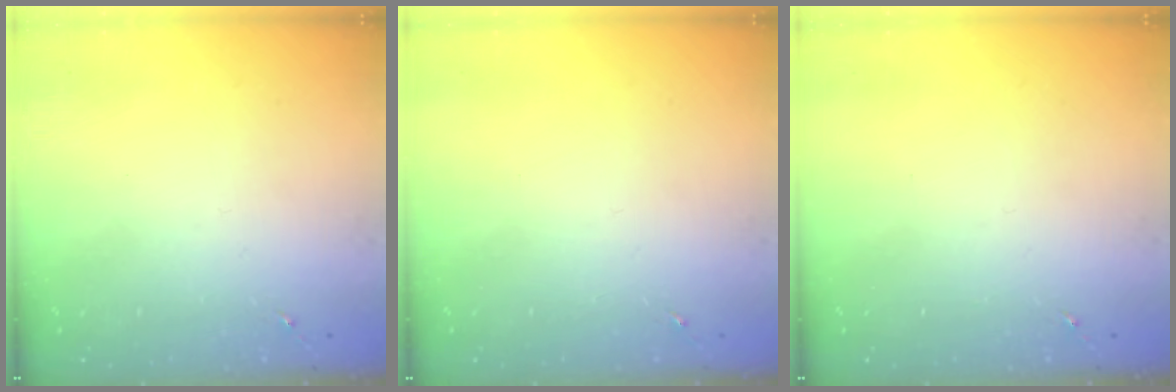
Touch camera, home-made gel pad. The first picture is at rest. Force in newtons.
{"total": 0.0}
{"total": 0.0}